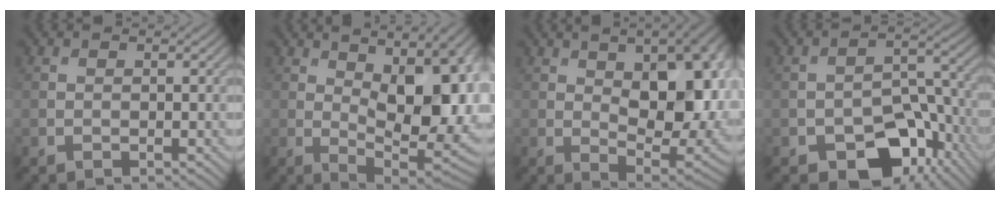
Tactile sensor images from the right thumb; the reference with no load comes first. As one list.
[{"total": 16.6, "force": [2.6, 7.6, 14.5], "torque": [-0.180, 0.001, 0.050]}, {"total": 17.1, "force": [2.6, 8.7, 14.4], "torque": [-0.188, -0.006, 0.049]}, {"total": 11.0, "force": [-6.1, 6.4, 6.5], "torque": [-0.090, -0.011, -0.101]}]